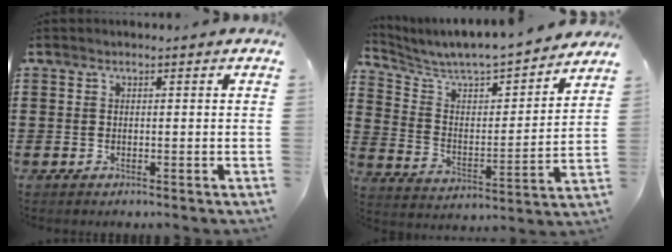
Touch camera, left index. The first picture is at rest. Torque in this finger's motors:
{"motor_torque": [0.81, 0.77, 0.43, 0.14]}